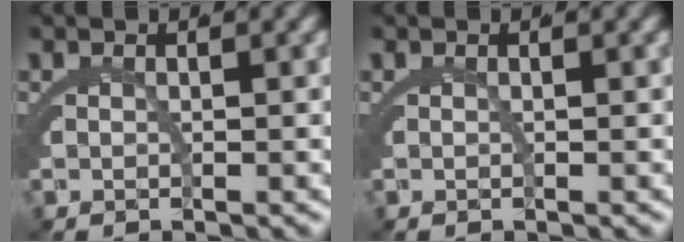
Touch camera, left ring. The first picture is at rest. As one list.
[{"total": 0.0}]